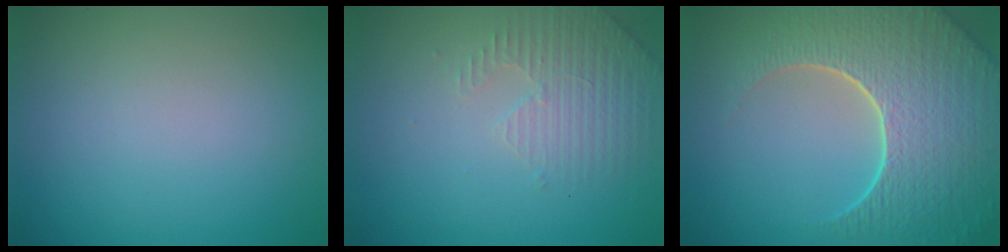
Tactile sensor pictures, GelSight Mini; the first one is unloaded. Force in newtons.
{"total": 3.1, "press": 3.1, "slide": 0.7}
{"total": 8.9, "press": 6.1, "slide": 6.5}